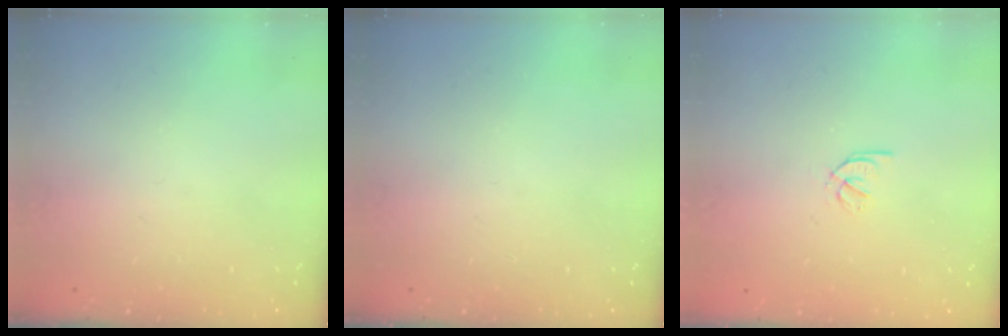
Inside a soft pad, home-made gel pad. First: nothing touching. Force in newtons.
{"total": 0.0}
{"total": 1.9, "press": 1.9, "slide": 0.3}